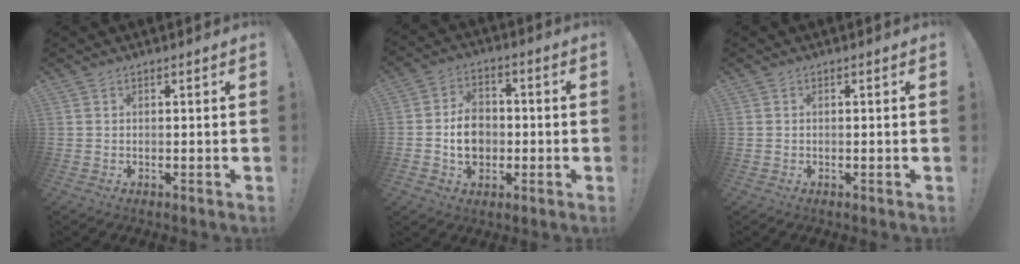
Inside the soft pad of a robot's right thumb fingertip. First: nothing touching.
{"total": 10.1, "force": [-1.3, 8.1, 5.8], "torque": [-0.077, 0.012, -0.021]}
{"total": 0.0}